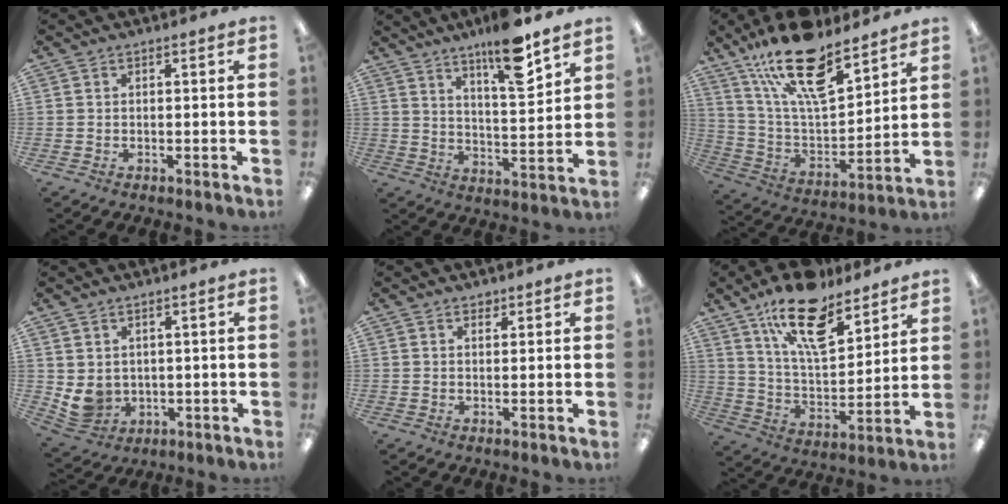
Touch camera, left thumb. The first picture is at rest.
{"total": 13.6, "force": [10.0, 3.0, 8.7], "torque": [-0.128, -0.059, 0.163]}
{"total": 22.1, "force": [15.4, 8.5, 13.4], "torque": [-0.234, -0.085, 0.269]}
{"total": 5.2, "force": [1.7, 4.5, 2.0], "torque": [-0.059, -0.013, 0.033]}
{"total": 1.4, "force": [1.2, 0.7, 0.3], "torque": [0.001, -0.004, 0.021]}
{"total": 18.5, "force": [12.6, 7.7, 11.1], "torque": [-0.188, -0.062, 0.217]}